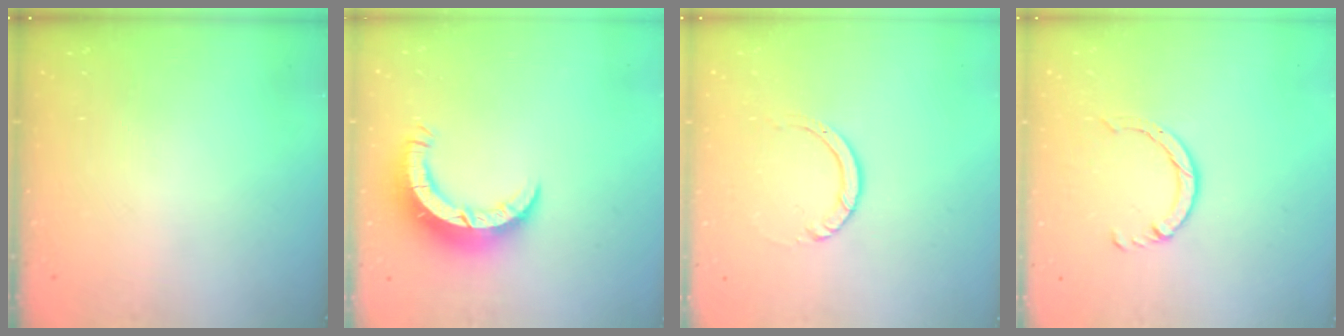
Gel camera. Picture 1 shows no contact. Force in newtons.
{"total": 8.0, "press": 7.9, "slide": 0.7}
{"total": 3.5, "press": 3.5, "slide": 0.3}
{"total": 4.7, "press": 4.7, "slide": 0.4}